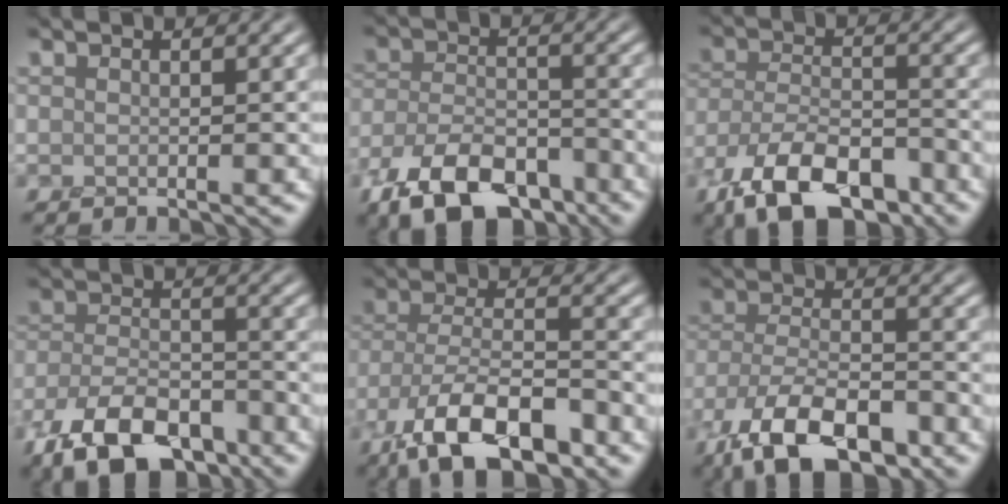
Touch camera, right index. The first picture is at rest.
{"total": 8.1, "force": [-5.7, 3.7, 4.4], "torque": [-0.079, -0.011, -0.107]}
{"total": 9.1, "force": [-6.3, 3.8, 5.3], "torque": [-0.098, -0.014, -0.118]}
{"total": 8.1, "force": [-5.7, 3.6, 4.4], "torque": [-0.079, -0.012, -0.108]}
{"total": 9.7, "force": [-6.2, 3.7, 6.5], "torque": [-0.118, -0.010, -0.122]}
{"total": 9.3, "force": [-6.2, 3.8, 5.8], "torque": [-0.113, -0.016, -0.118]}